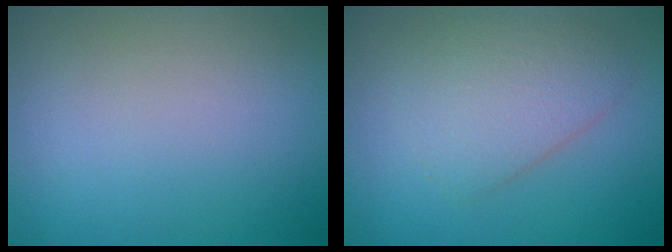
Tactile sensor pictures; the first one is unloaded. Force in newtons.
{"total": 3.7, "press": 3.7, "slide": 0.1}